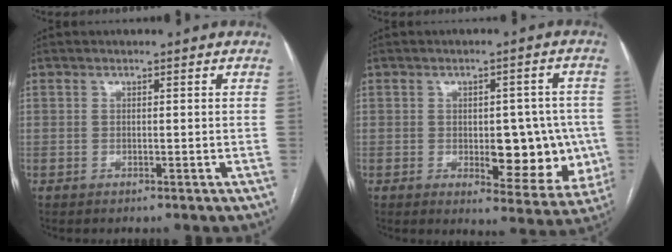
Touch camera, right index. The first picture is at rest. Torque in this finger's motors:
{"motor_torque": [1.40, 0.17, 0.30, 0.08]}